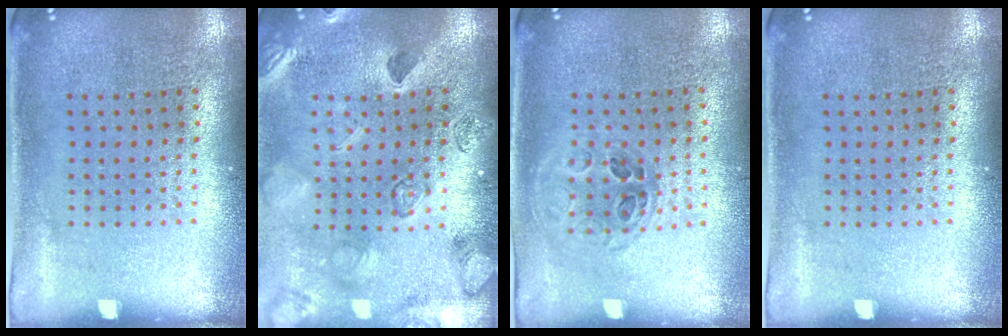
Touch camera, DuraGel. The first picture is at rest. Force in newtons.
{"total": 2.4, "press": 2.4, "slide": 0.4}
{"total": 1.0, "press": 0.9, "slide": 0.3}
{"total": 0.0}